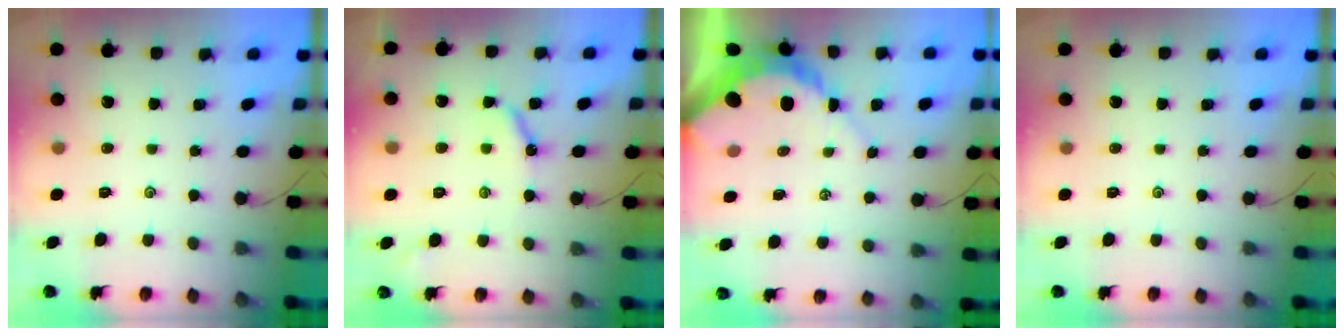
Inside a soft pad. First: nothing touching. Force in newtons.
{"total": 5.4, "press": 5.4, "slide": 0.2}
{"total": 7.9, "press": 7.8, "slide": 0.9}
{"total": 0.0}